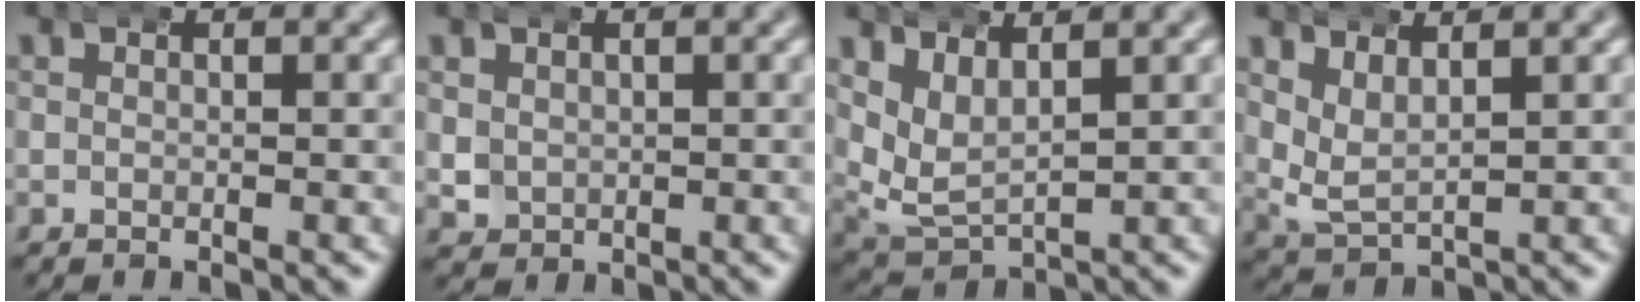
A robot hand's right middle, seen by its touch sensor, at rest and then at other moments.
{"total": 2.1, "force": [0.8, 1.8, 0.6], "torque": [-0.032, -0.013, 0.022]}
{"total": 5.8, "force": [2.1, 4.4, 3.1], "torque": [-0.089, -0.021, 0.044]}
{"total": 4.4, "force": [2.2, 2.9, 2.4], "torque": [-0.065, -0.016, 0.047]}